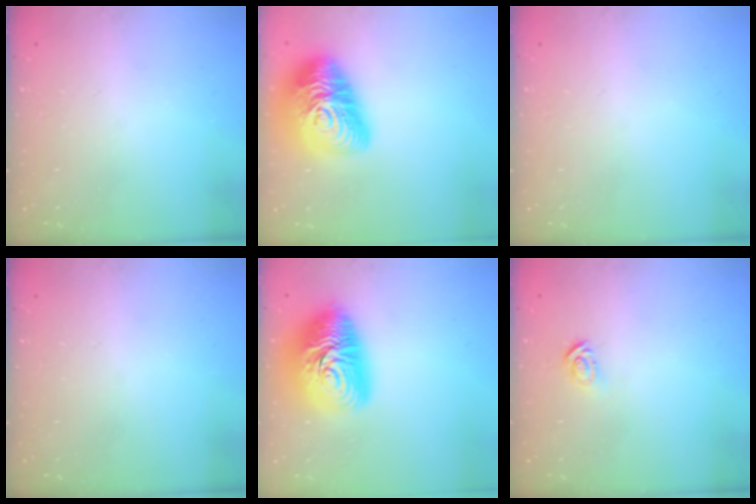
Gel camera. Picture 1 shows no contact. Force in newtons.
{"total": 23.0, "press": 23.0, "slide": 1.5}
{"total": 0.0}
{"total": 0.0}
{"total": 17.1, "press": 17.1, "slide": 1.1}
{"total": 2.8, "press": 2.8, "slide": 0.2}